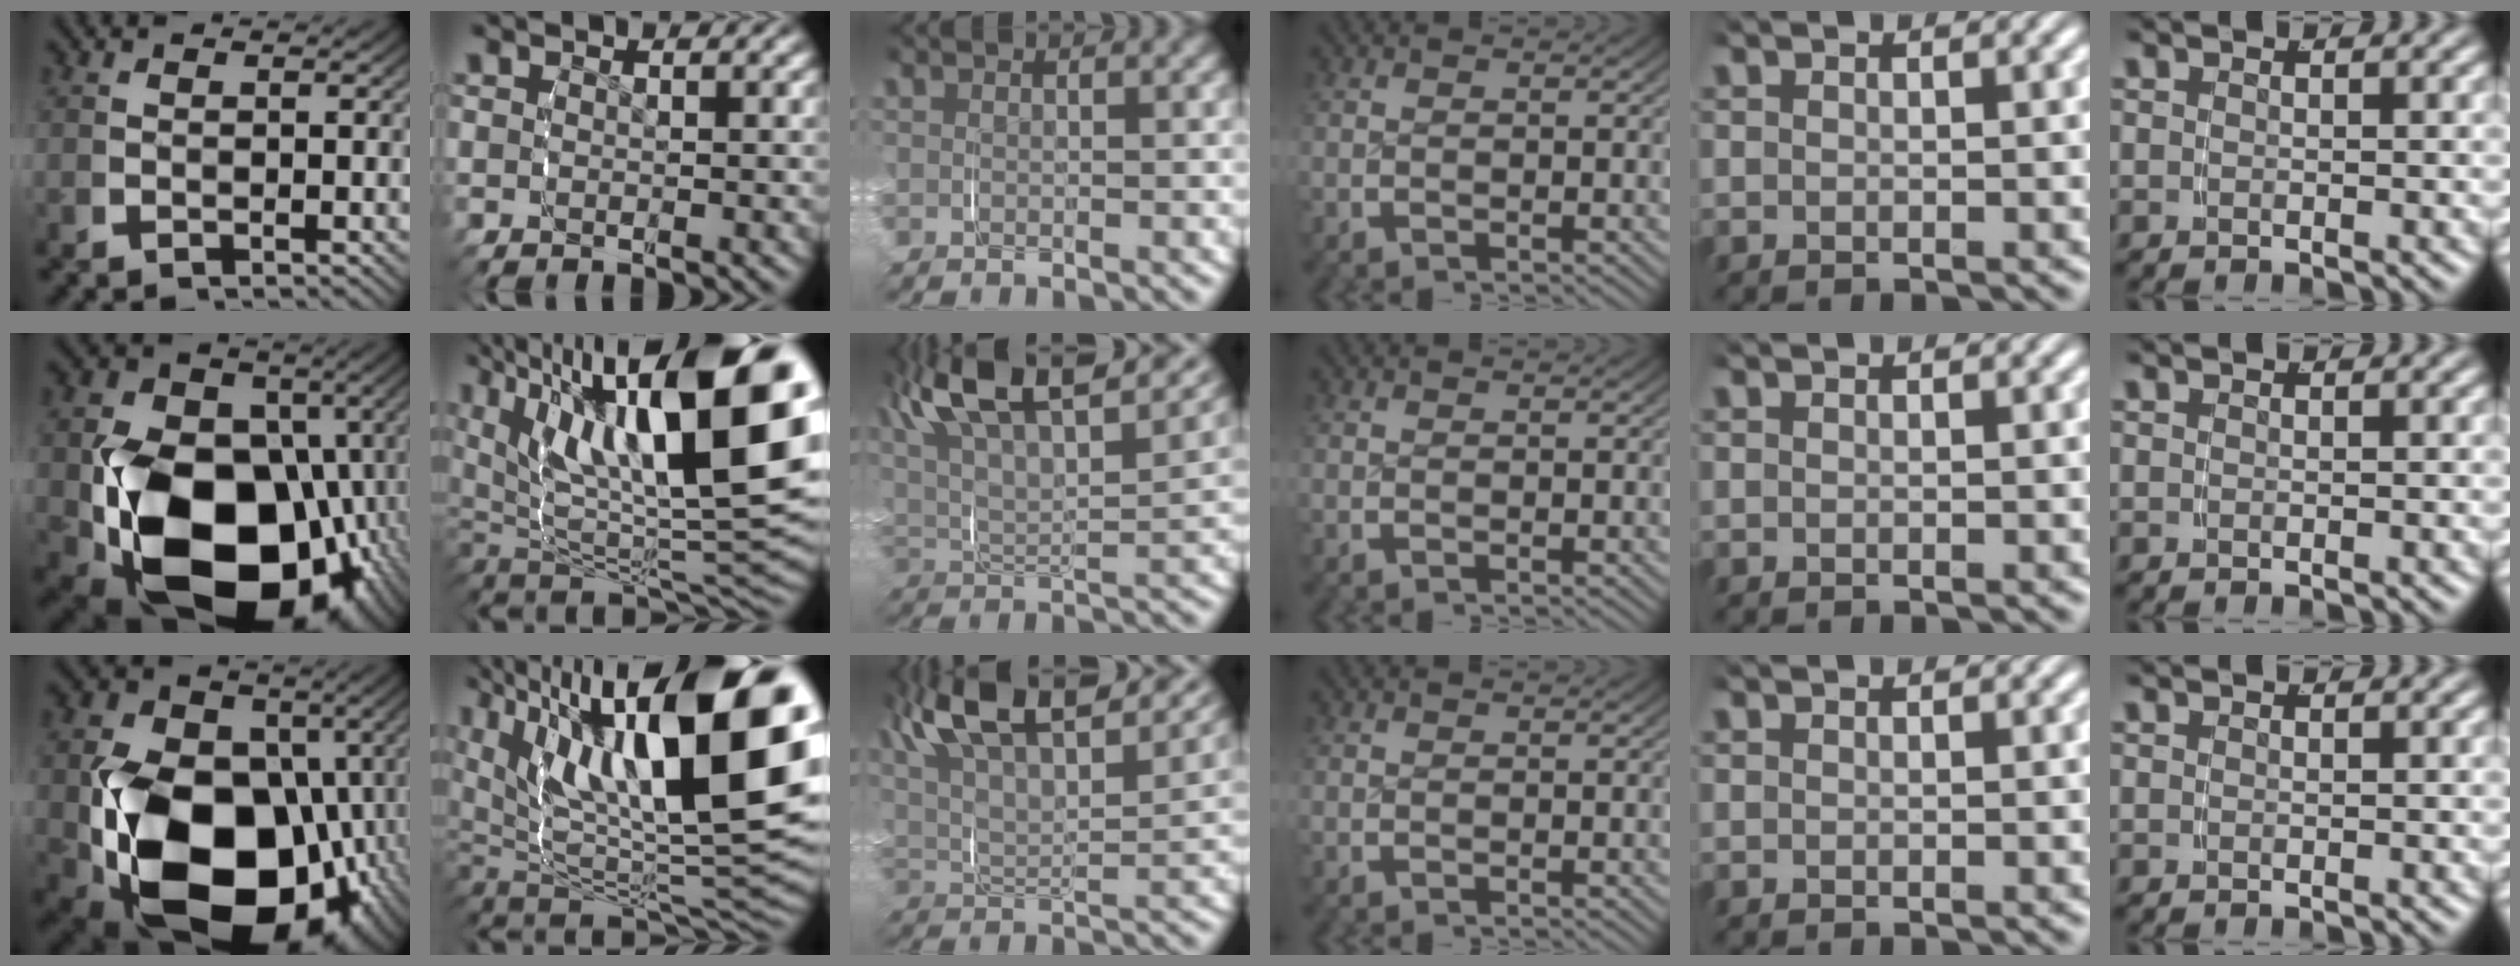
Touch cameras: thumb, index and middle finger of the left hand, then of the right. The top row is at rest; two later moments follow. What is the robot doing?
{"motion": "grasp_and_lifting", "object": "key"}